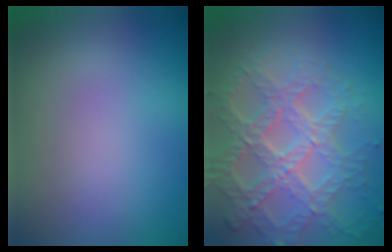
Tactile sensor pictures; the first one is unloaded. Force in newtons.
{"total": 7.7, "press": 5.4, "slide": 5.4}